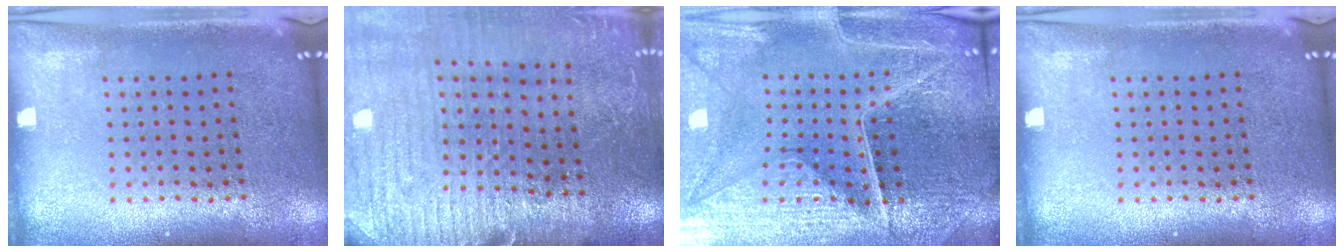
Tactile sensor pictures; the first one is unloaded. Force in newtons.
{"total": 3.0, "press": 3.0, "slide": 0.4}
{"total": 5.2, "press": 5.0, "slide": 1.5}
{"total": 0.0}